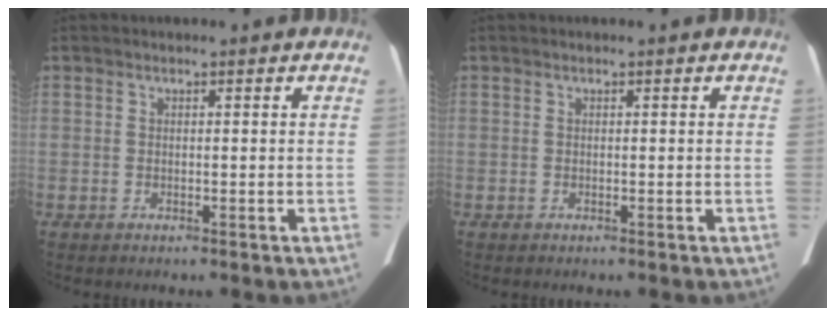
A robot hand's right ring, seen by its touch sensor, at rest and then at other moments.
{"total": 0.0}